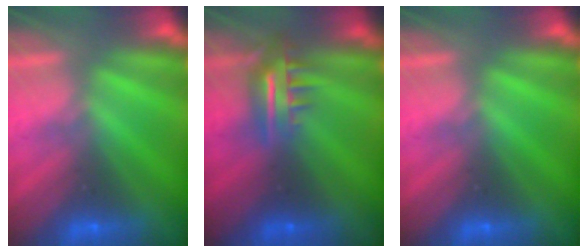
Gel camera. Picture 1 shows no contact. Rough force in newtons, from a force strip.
{"total": 8.1}
{"total": 0.0}